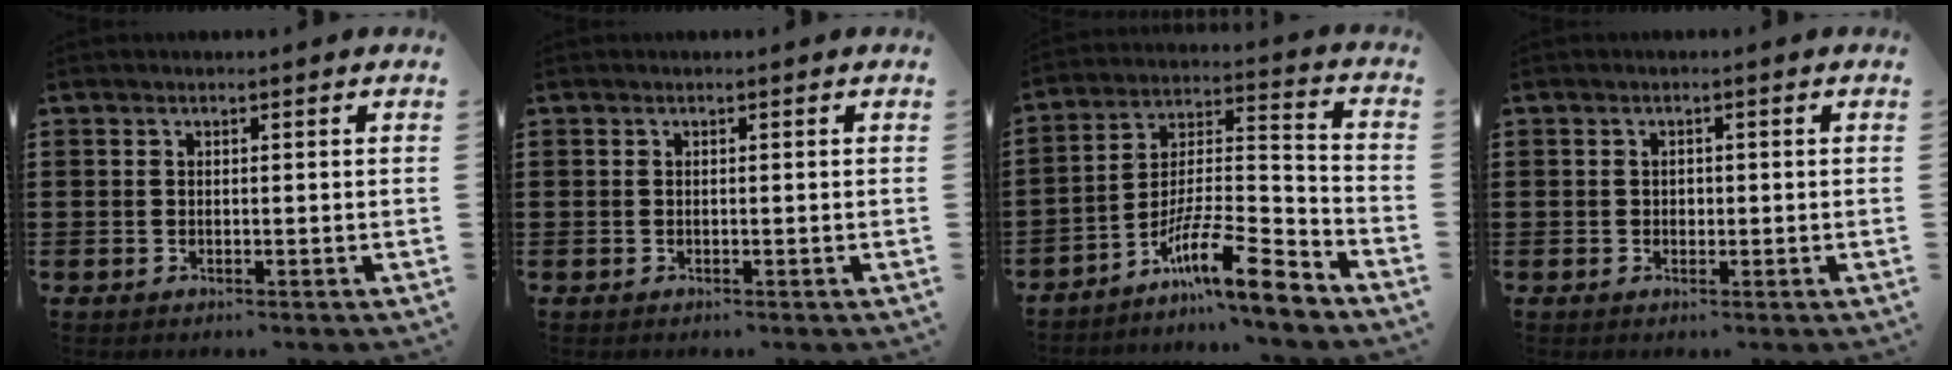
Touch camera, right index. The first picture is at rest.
{"total": 0.0}
{"total": 12.3, "force": [-9.1, 1.5, 8.2], "torque": [-0.140, 0.011, -0.172]}
{"total": 0.7, "force": [0.0, 0.6, 0.3], "torque": [-0.008, 0.003, 0.001]}